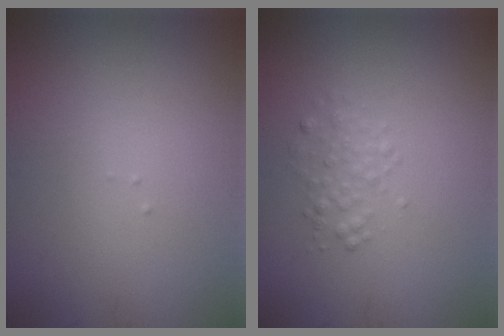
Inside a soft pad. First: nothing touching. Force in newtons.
{"total": 1.5, "press": 1.5, "slide": 0.0}